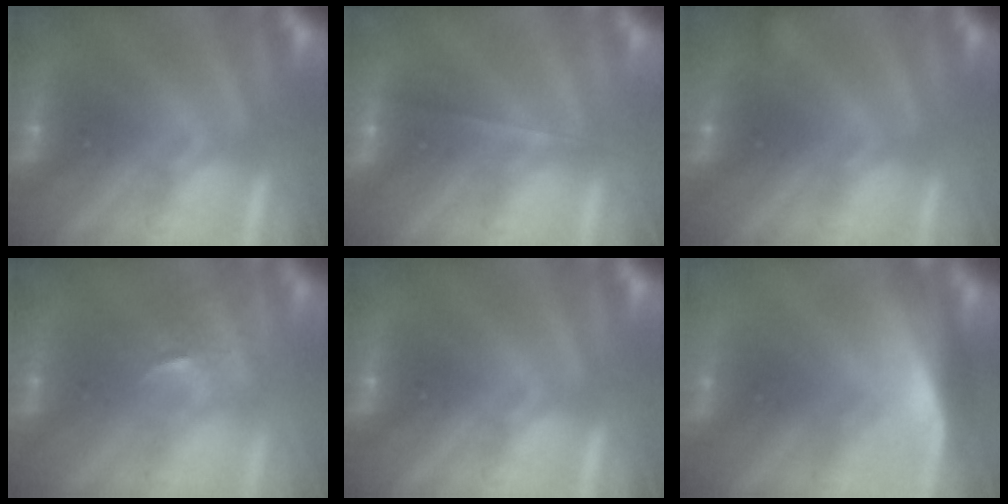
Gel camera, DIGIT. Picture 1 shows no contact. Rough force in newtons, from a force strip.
{"total": 1.7}
{"total": 2.6}
{"total": 2.6}
{"total": 0.0}
{"total": 9.3}